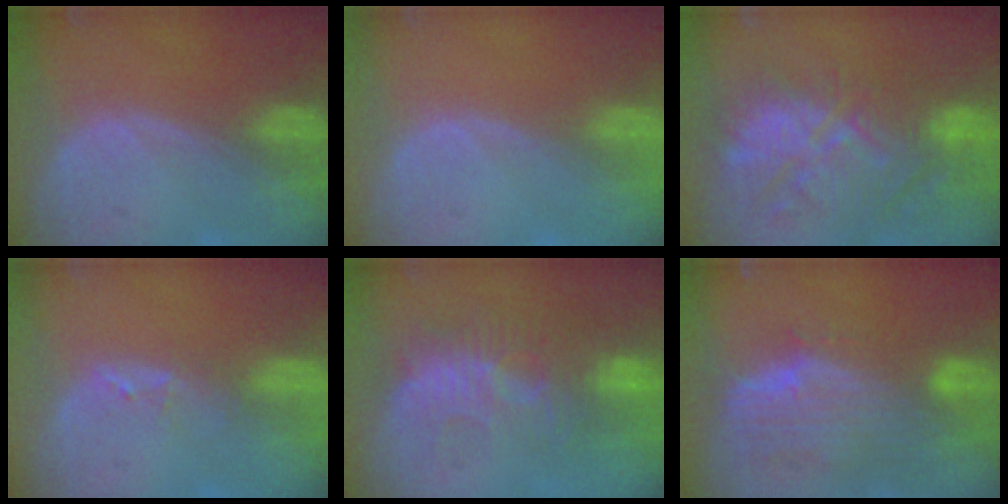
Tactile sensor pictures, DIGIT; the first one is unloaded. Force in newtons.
{"total": 0.0}
{"total": 11.9, "press": 11.5, "slide": 3.0}
{"total": 1.6, "press": 1.5, "slide": 0.3}
{"total": 9.3, "press": 8.9, "slide": 2.8}
{"total": 10.6, "press": 9.2, "slide": 5.4}